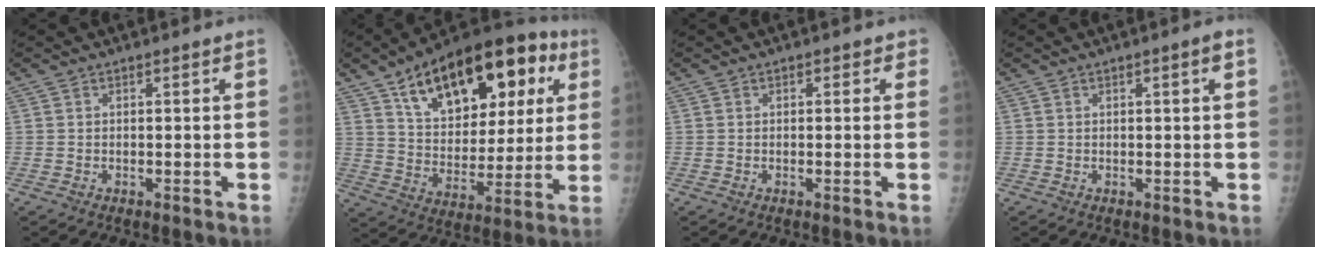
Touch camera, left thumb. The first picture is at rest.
{"total": 26.8, "force": [11.9, 14.2, 19.4], "torque": [-0.255, 0.005, 0.188]}
{"total": 1.2, "force": [0.5, 0.9, 0.5], "torque": [0.014, 0.002, -0.002]}
{"total": 1.6, "force": [0.5, 0.1, 1.6], "torque": [-0.026, 0.002, 0.007]}